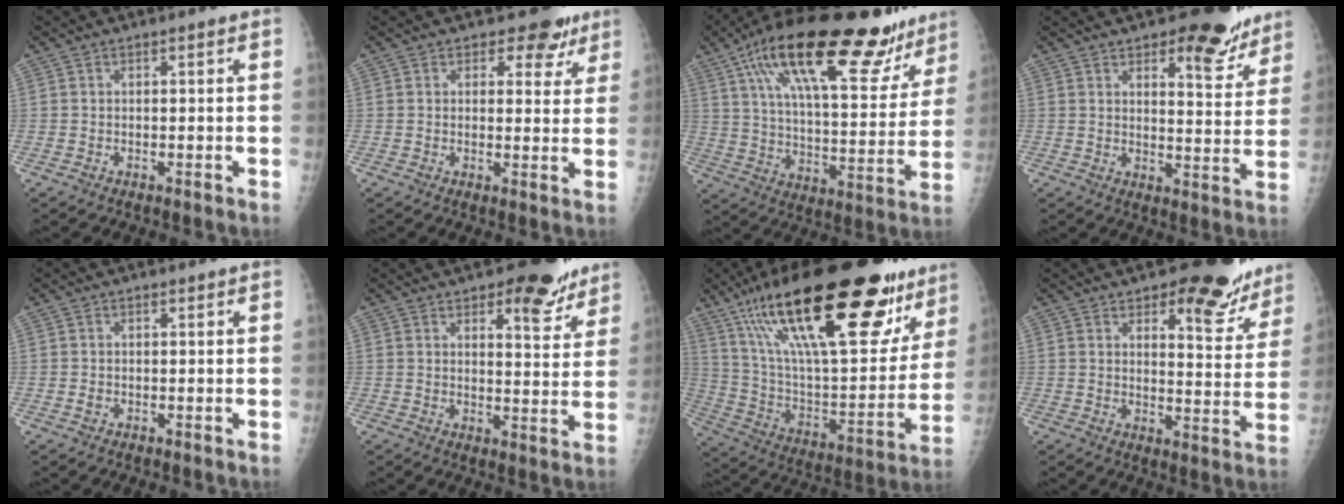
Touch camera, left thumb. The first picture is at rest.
{"total": 5.8, "force": [4.2, 3.6, 1.8], "torque": [0.013, -0.023, 0.046]}
{"total": 29.4, "force": [18.5, 10.5, 20.2], "torque": [-0.283, -0.030, 0.290]}
{"total": 11.7, "force": [8.2, 4.6, 7.1], "torque": [-0.044, -0.051, 0.111]}
{"total": 0.9, "force": [0.0, 0.7, 0.5], "torque": [-0.006, 0.000, 0.001]}
{"total": 10.3, "force": [6.8, 4.2, 6.5], "torque": [-0.047, -0.038, 0.091]}
{"total": 37.0, "force": [21.9, 12.6, 27.1], "torque": [-0.406, -0.028, 0.361]}
{"total": 13.7, "force": [9.7, 5.6, 7.9], "torque": [-0.045, -0.066, 0.124]}